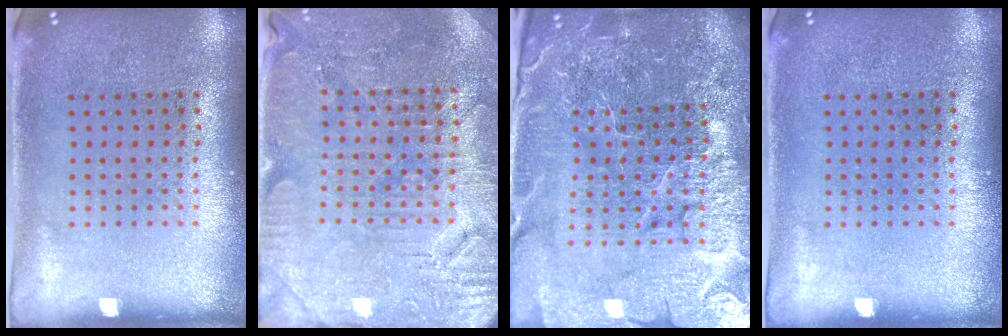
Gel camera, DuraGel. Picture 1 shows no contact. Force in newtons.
{"total": 3.4, "press": 3.3, "slide": 0.4}
{"total": 6.2, "press": 5.5, "slide": 2.9}
{"total": 0.0}